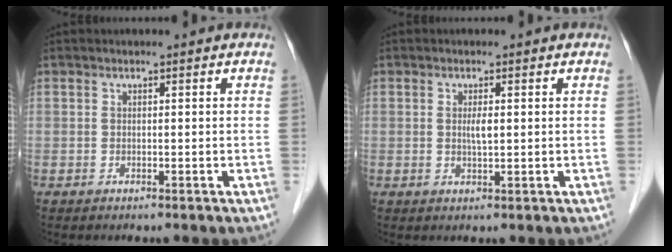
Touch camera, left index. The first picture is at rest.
{"total": 1.6, "force": [0.2, 0.2, 1.6], "torque": [-0.033, -0.003, 0.004]}